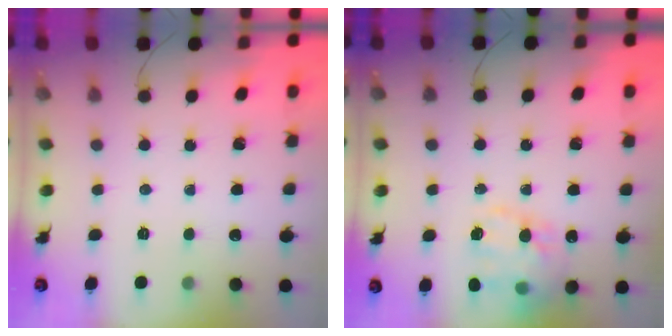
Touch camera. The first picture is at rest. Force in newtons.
{"total": 18.8, "press": 18.5, "slide": 3.5}